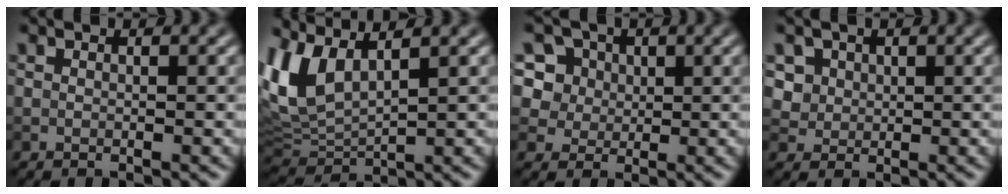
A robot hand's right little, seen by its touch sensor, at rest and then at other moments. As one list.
[{"total": 6.3, "force": [2.6, 3.1, 4.9], "torque": [-0.127, 0.002, 0.055]}, {"total": 9.8, "force": [4.4, 7.9, 3.9], "torque": [-0.096, 0.027, 0.061]}, {"total": 3.0, "force": [1.4, 2.4, 1.0], "torque": [-0.029, 0.003, 0.031]}]